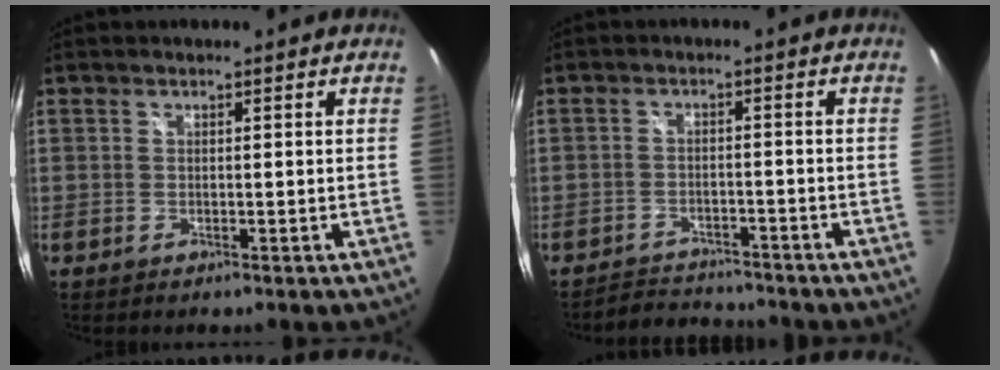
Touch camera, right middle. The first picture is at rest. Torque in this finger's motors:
{"motor_torque": [0.01, -0.44, -0.13, -0.11]}